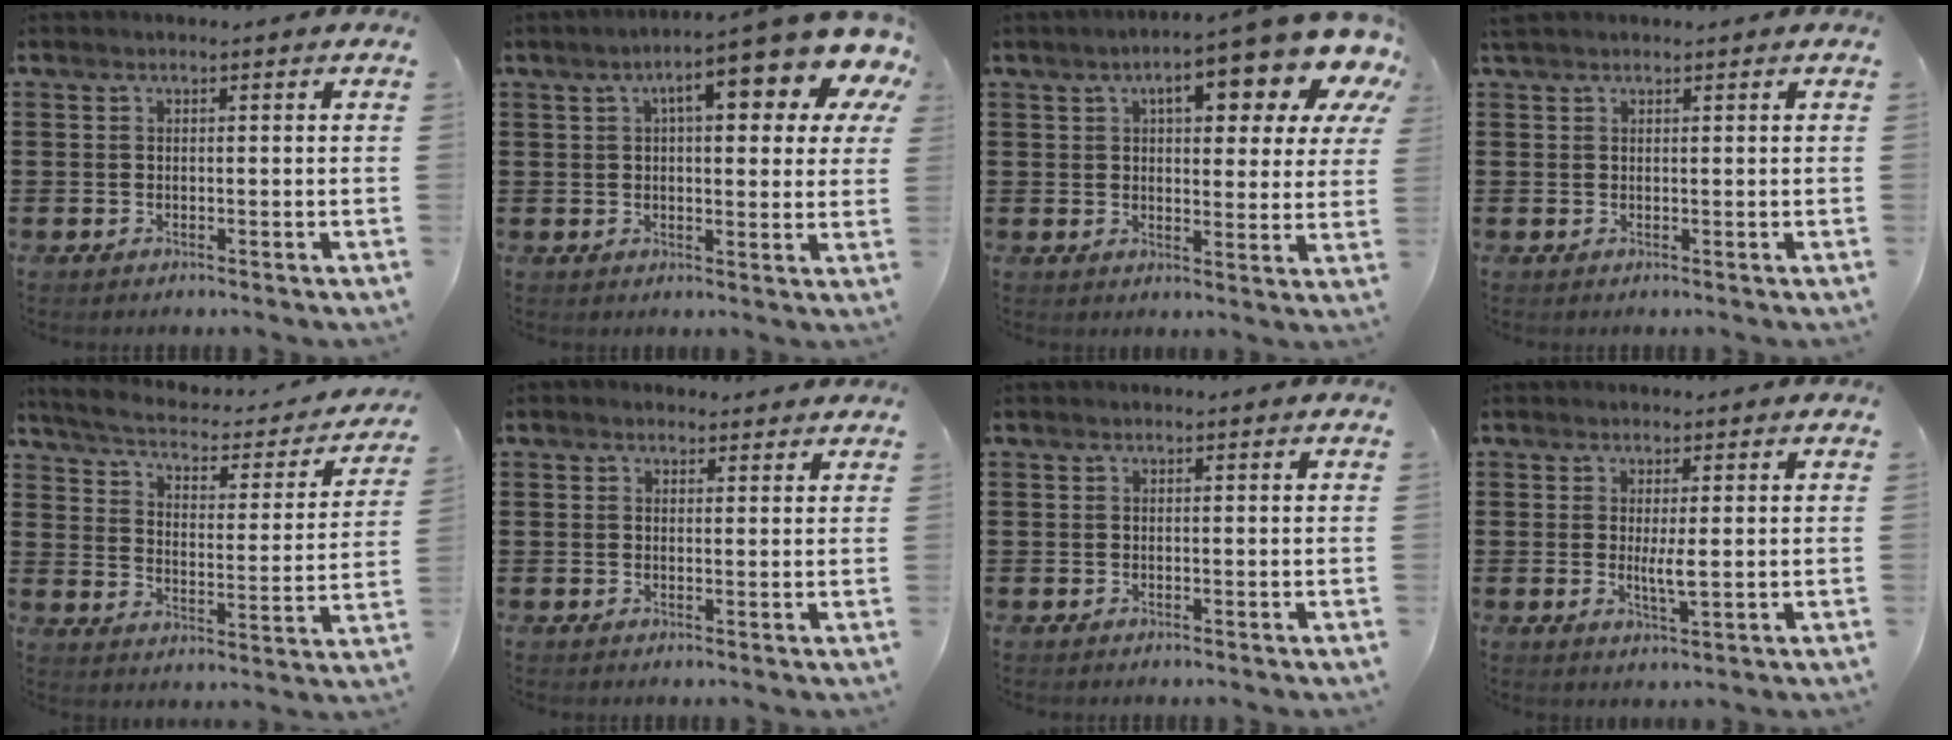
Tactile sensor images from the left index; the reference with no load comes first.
{"total": 11.7, "force": [6.4, 3.4, 9.2], "torque": [-0.133, -0.026, 0.097]}
{"total": 12.5, "force": [7.8, 4.1, 9.0], "torque": [-0.128, -0.042, 0.120]}
{"total": 1.0, "force": [0.9, 0.3, 0.4], "torque": [-0.009, 0.002, 0.017]}
{"total": 3.3, "force": [2.6, 0.9, 1.9], "torque": [-0.053, -0.021, 0.036]}
{"total": 1.5, "force": [1.4, 0.6, 0.2], "torque": [-0.006, 0.006, 0.027]}
{"total": 0.0}
{"total": 3.2, "force": [0.3, 0.4, 3.2], "torque": [-0.059, -0.006, 0.004]}